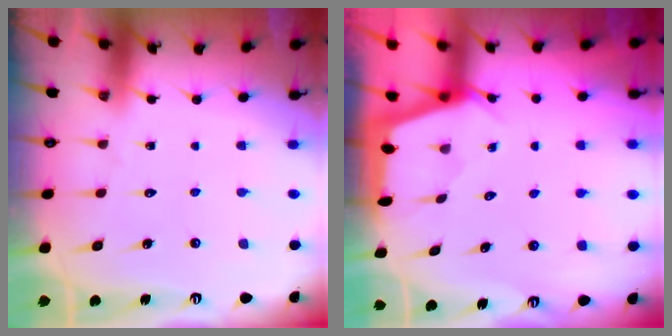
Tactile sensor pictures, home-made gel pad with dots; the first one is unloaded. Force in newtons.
{"total": 2.3, "press": 2.3, "slide": 0.3}